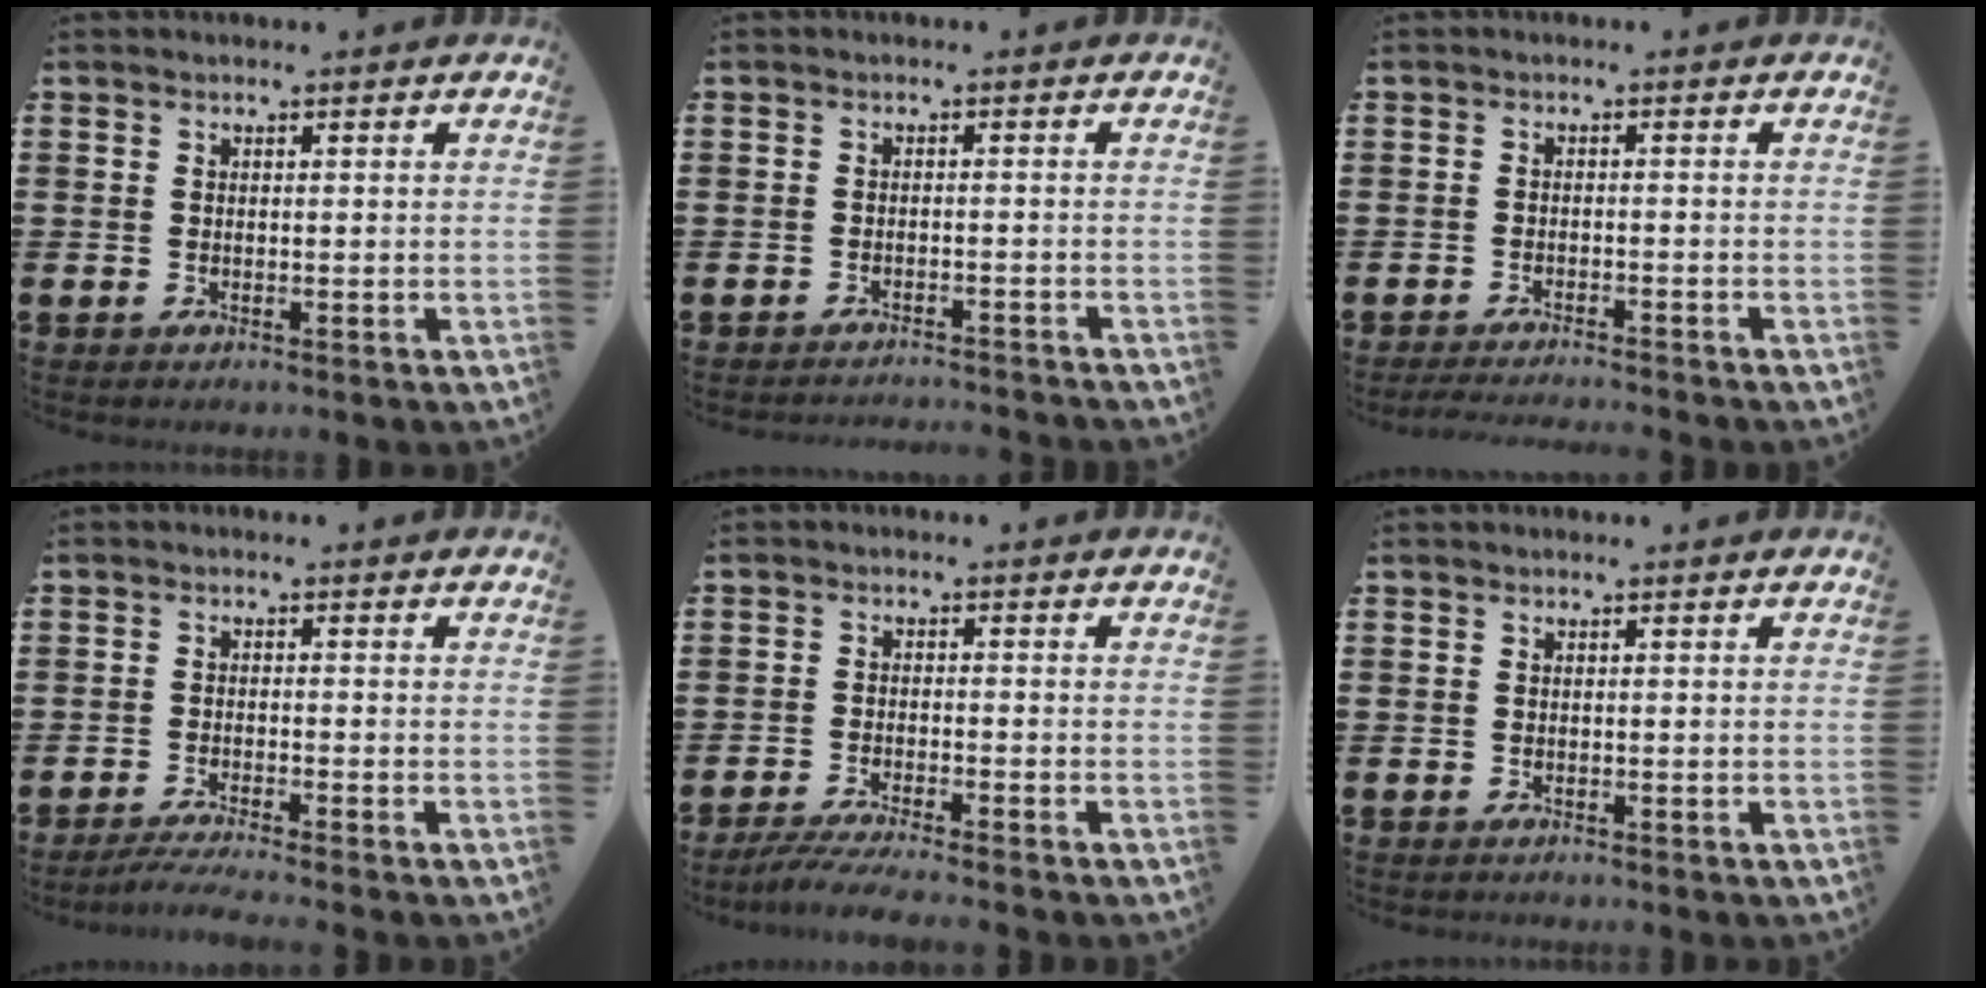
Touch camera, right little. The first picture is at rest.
{"total": 1.4, "force": [-1.4, -0.2, -0.1], "torque": [0.000, 0.005, -0.029]}
{"total": 1.8, "force": [-1.7, -0.1, 0.5], "torque": [-0.006, 0.003, -0.033]}
{"total": 2.0, "force": [-1.7, -0.2, 1.1], "torque": [-0.018, 0.001, -0.032]}
{"total": 3.2, "force": [-2.8, -0.2, 1.7], "torque": [-0.025, -0.006, -0.049]}
{"total": 0.0}